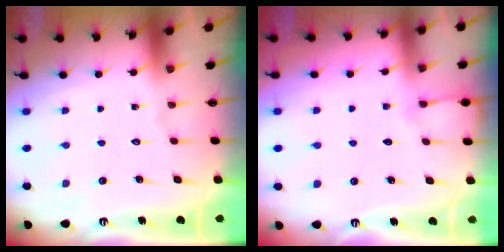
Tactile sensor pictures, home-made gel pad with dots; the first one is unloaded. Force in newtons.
{"total": 2.7, "press": 2.7, "slide": 0.5}